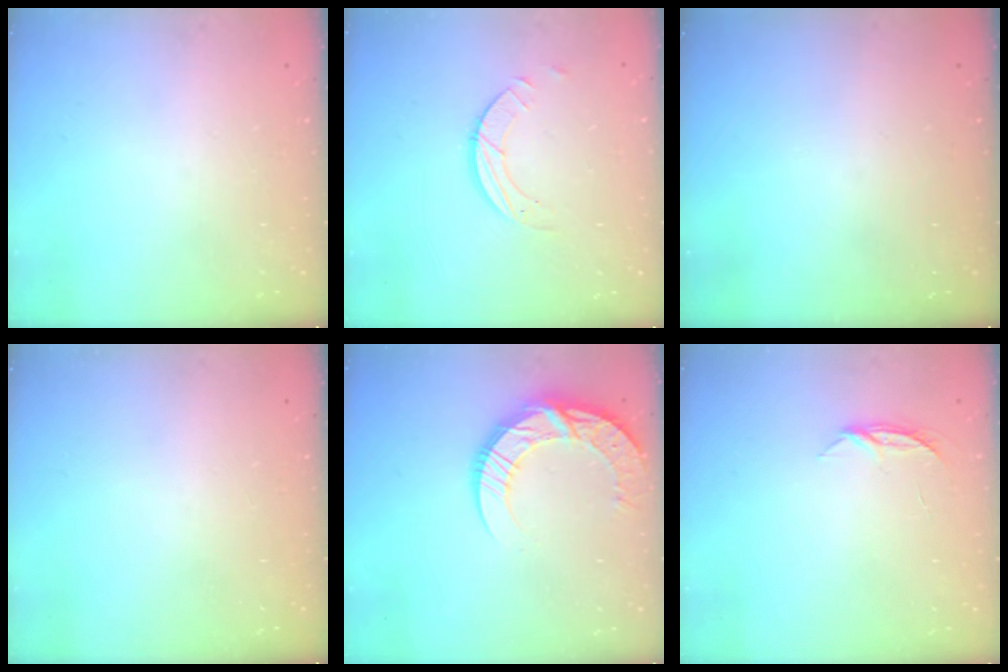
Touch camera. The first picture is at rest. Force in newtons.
{"total": 3.9, "press": 3.9, "slide": 0.4}
{"total": 0.0}
{"total": 0.0}
{"total": 13.9, "press": 13.8, "slide": 1.4}
{"total": 4.0, "press": 4.0, "slide": 0.5}